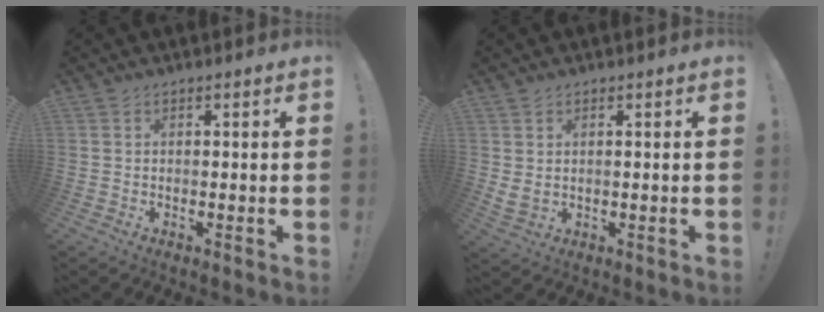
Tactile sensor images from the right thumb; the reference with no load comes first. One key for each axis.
{"total": 2.8, "fx": 1.5, "fy": 1.4, "fz": 1.8, "tx": -0.031, "ty": -0.007, "tz": 0.030}